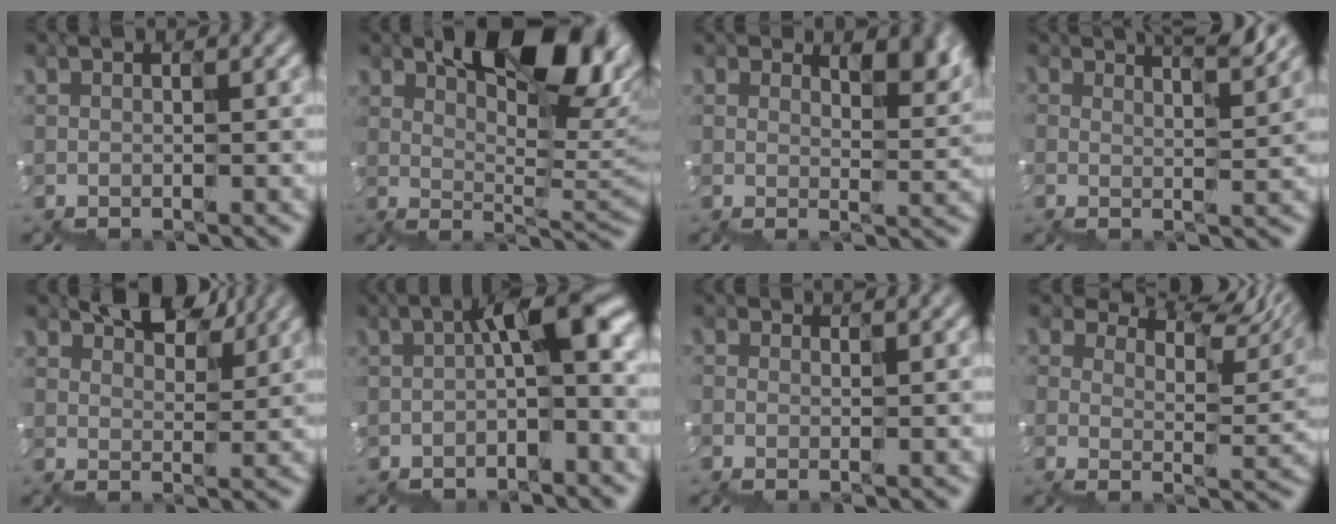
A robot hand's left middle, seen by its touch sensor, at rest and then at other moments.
{"total": 9.9, "force": [4.7, 4.0, 7.8], "torque": [-0.116, -0.003, 0.076]}
{"total": 3.8, "force": [2.3, 1.8, 2.5], "torque": [-0.031, 0.001, 0.035]}
{"total": 3.6, "force": [2.6, 0.7, 2.4], "torque": [-0.017, 0.016, 0.026]}
{"total": 4.0, "force": [3.7, 1.3, 1.0], "torque": [-0.031, 0.011, 0.057]}
{"total": 4.8, "force": [-0.8, 1.1, 4.6], "torque": [-0.091, 0.008, -0.022]}
{"total": 0.6, "force": [-0.3, -0.2, -0.4], "torque": [0.007, -0.005, -0.009]}
{"total": 7.4, "force": [5.9, 2.7, 3.6], "torque": [-0.058, 0.006, 0.097]}